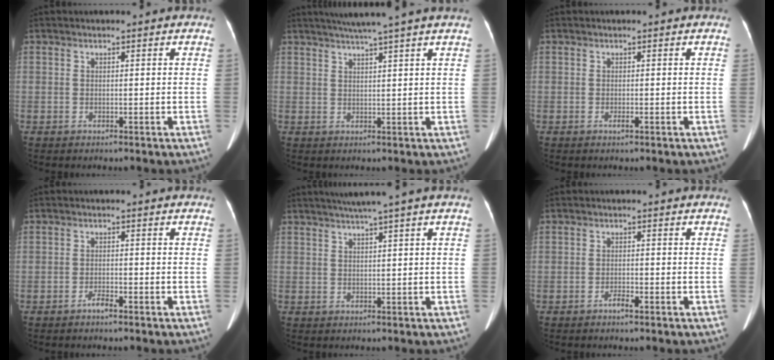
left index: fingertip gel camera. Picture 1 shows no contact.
{"total": 7.0, "force": [5.6, -1.6, 3.9], "torque": [-0.057, 0.016, 0.078]}
{"total": 0.5, "force": [-0.3, 0.1, 0.5], "torque": [-0.010, -0.001, -0.003]}
{"total": 1.6, "force": [-1.3, 0.2, 0.9], "torque": [-0.019, -0.001, -0.022]}
{"total": 4.2, "force": [2.9, -1.2, 2.8], "torque": [-0.045, 0.012, 0.053]}
{"total": 1.5, "force": [-1.1, 0.2, 0.9], "torque": [-0.018, 0.000, -0.017]}